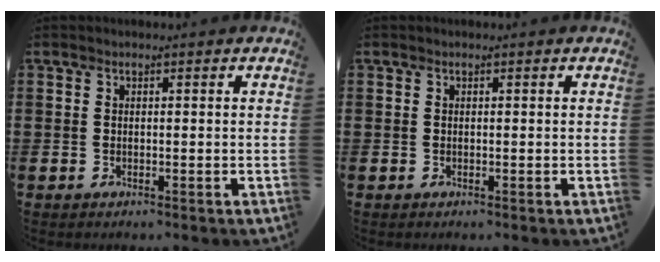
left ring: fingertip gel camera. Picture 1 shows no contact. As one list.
[{"total": 0.0}]